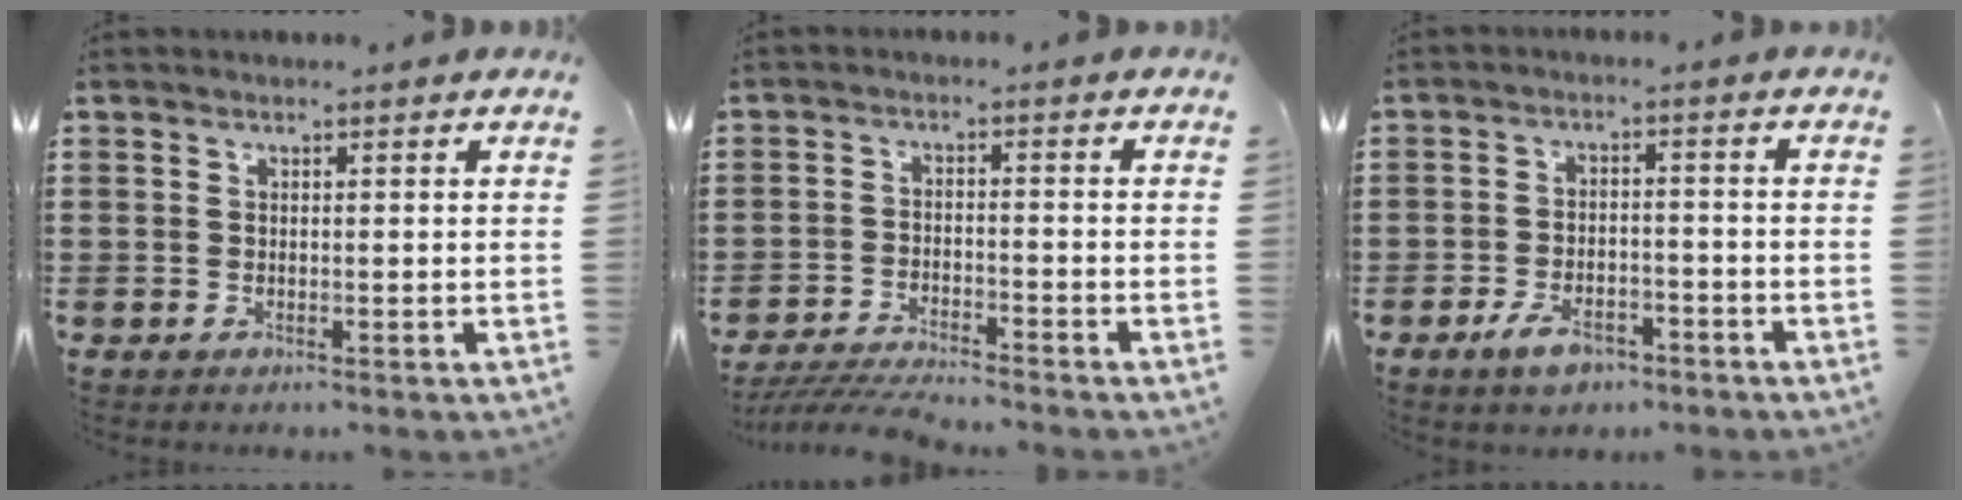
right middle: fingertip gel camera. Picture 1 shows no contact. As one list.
[{"total": 4.8, "force": [-4.7, 0.3, 1.2], "torque": [-0.034, -0.006, -0.098]}, {"total": 4.8, "force": [-3.3, 2.2, 2.7], "torque": [-0.056, 0.006, -0.065]}]